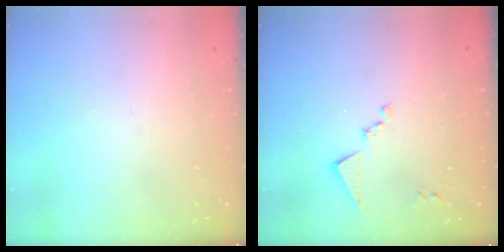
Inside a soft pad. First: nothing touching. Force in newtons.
{"total": 10.2, "press": 10.2, "slide": 0.7}